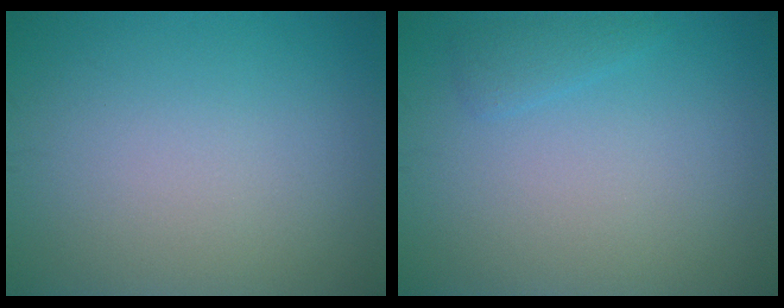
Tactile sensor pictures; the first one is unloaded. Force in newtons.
{"total": 1.1, "press": 1.1, "slide": 0.1}